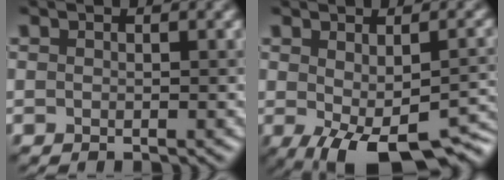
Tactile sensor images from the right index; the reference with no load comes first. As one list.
[{"total": 7.8, "force": [-3.3, 3.2, 6.3], "torque": [-0.100, -0.032, -0.029]}]